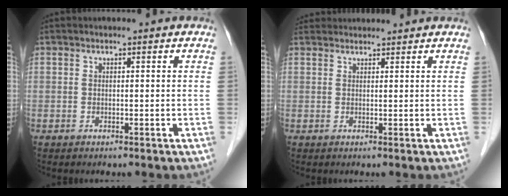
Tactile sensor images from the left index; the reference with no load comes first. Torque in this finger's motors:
{"motor_torque": [-0.30, -0.10, -0.08, -0.04]}